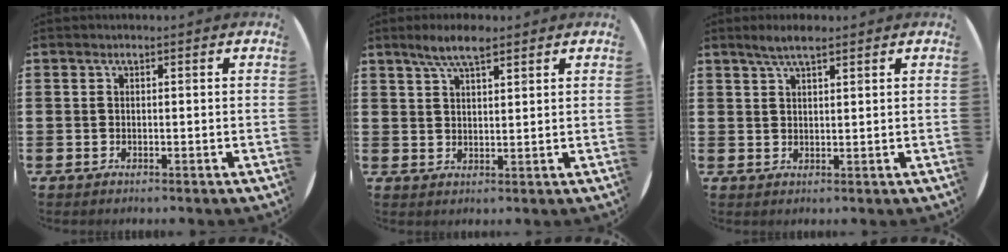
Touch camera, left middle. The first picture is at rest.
{"total": 5.2, "force": [3.9, 1.4, 3.2], "torque": [-0.062, -0.002, 0.067]}
{"total": 3.1, "force": [2.4, 0.6, 1.9], "torque": [-0.032, 0.001, 0.041]}